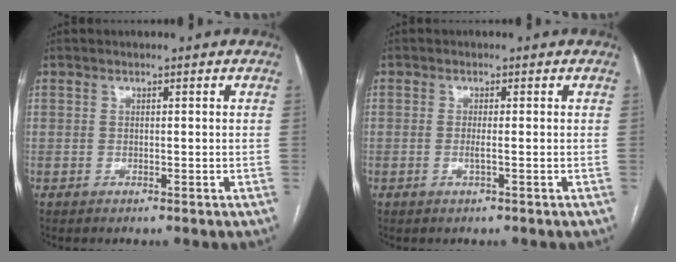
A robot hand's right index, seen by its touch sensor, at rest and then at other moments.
{"total": 1.3, "force": [-0.3, -0.1, 1.2], "torque": [-0.027, -0.003, -0.005]}